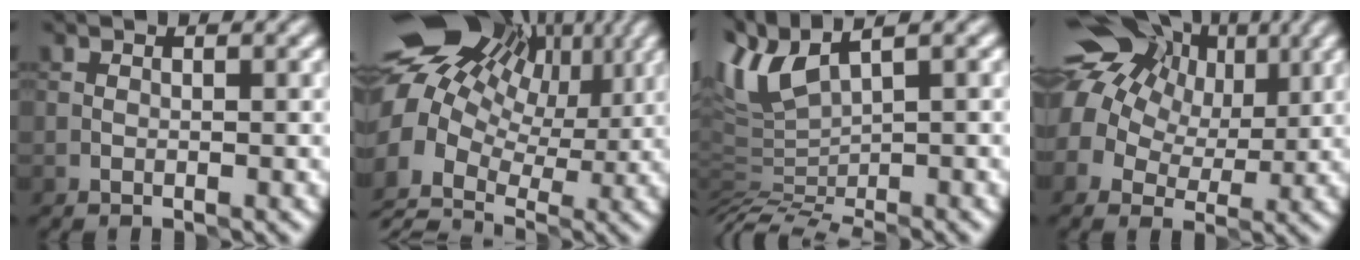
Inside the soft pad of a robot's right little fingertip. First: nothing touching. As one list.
[{"total": 14.2, "force": [1.2, 10.5, 9.5], "torque": [-0.203, 0.018, 0.035]}, {"total": 4.7, "force": [0.5, 1.4, 4.5], "torque": [-0.082, 0.000, 0.014]}, {"total": 15.5, "force": [6.4, 11.5, 8.2], "torque": [-0.184, 0.055, 0.098]}]